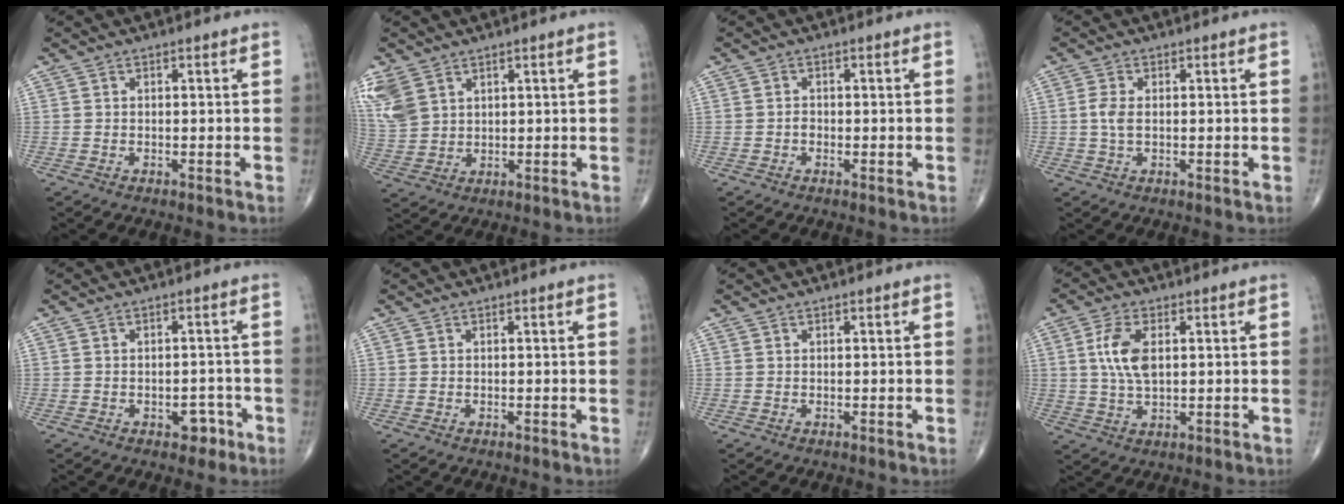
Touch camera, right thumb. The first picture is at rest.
{"total": 8.5, "force": [4.7, 5.4, 4.6], "torque": [-0.112, -0.005, 0.110]}
{"total": 1.0, "force": [-0.3, 0.8, 0.6], "torque": [-0.006, 0.002, -0.009]}
{"total": 3.9, "force": [0.1, 2.0, 3.3], "torque": [-0.084, 0.002, -0.001]}
{"total": 3.5, "force": [-1.8, 2.3, 2.0], "torque": [-0.008, 0.015, -0.021]}
{"total": 0.0}
{"total": 0.0}
{"total": 7.3, "force": [1.5, 3.7, 6.2], "torque": [-0.128, -0.004, 0.029]}